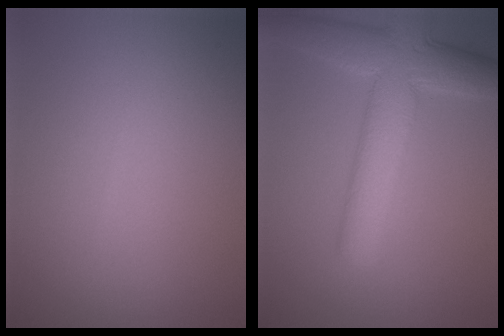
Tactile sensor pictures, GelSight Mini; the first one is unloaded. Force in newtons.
{"total": 7.5, "press": 7.5, "slide": 0.2}